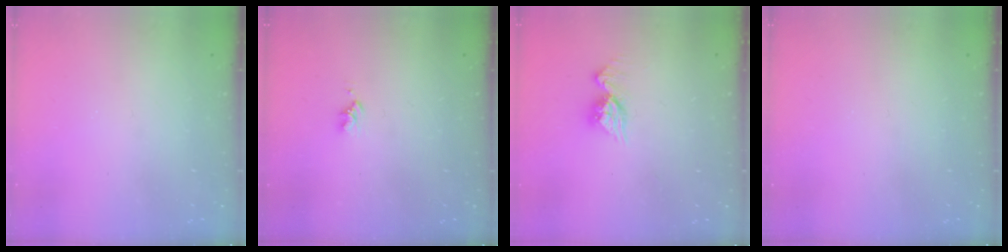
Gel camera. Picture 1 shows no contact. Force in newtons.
{"total": 2.6, "press": 2.6, "slide": 0.4}
{"total": 9.4, "press": 9.4, "slide": 0.9}
{"total": 0.0}